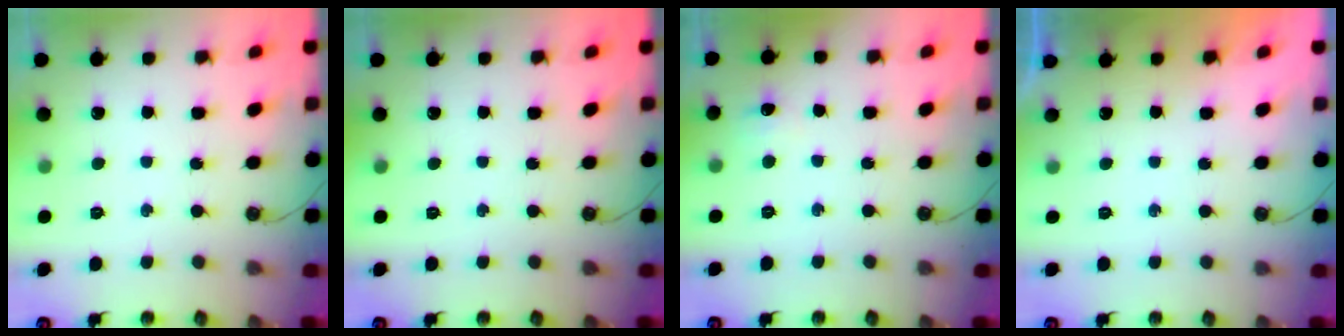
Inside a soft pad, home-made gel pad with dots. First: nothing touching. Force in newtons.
{"total": 0.0}
{"total": 3.9, "press": 3.8, "slide": 0.6}
{"total": 0.0}